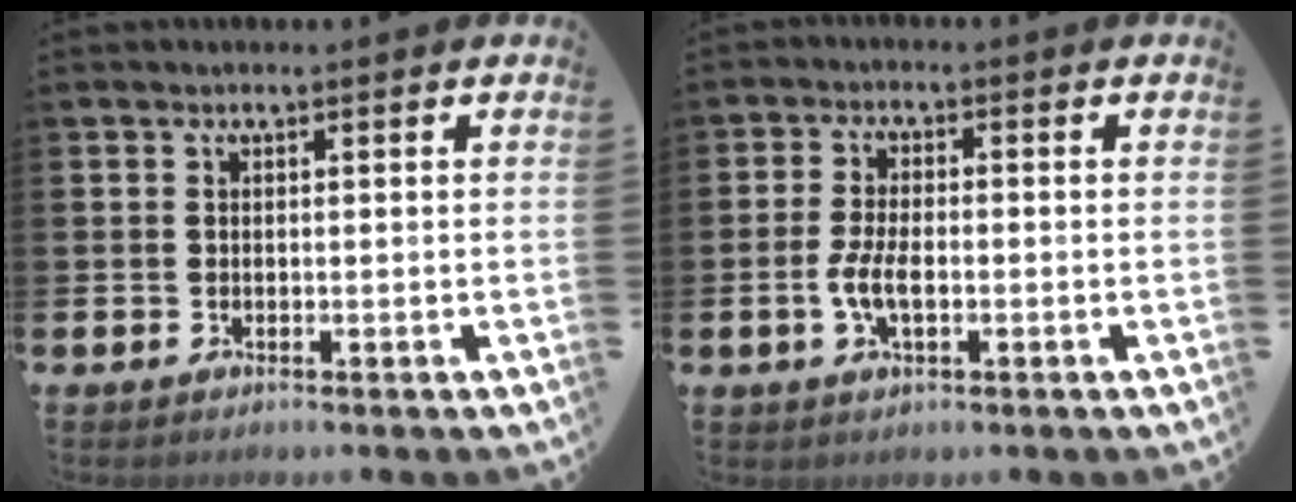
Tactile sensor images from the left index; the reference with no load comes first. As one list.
[{"total": 4.4, "force": [-0.9, 2.0, 3.9], "torque": [-0.067, 0.001, -0.018]}]